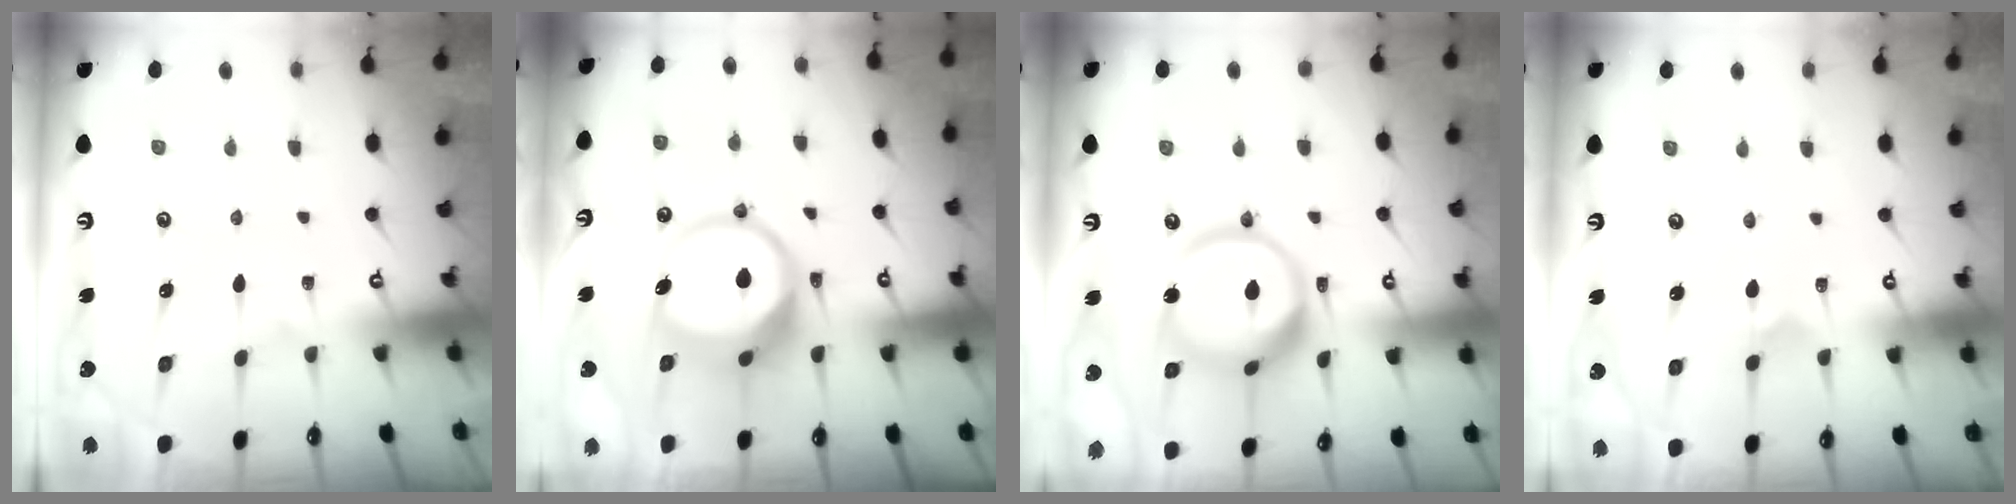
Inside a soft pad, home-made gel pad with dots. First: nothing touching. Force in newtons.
{"total": 11.3, "press": 11.2, "slide": 1.4}
{"total": 15.9, "press": 15.8, "slide": 1.7}
{"total": 4.2, "press": 4.1, "slide": 0.5}